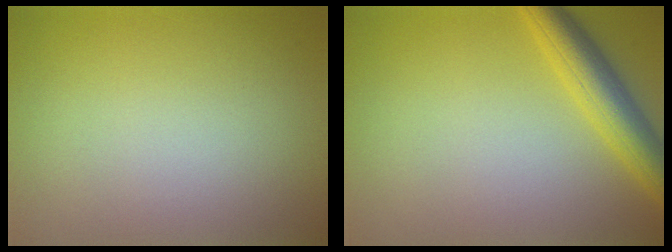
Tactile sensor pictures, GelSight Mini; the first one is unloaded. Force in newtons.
{"total": 4.5, "press": 4.5, "slide": 0.2}